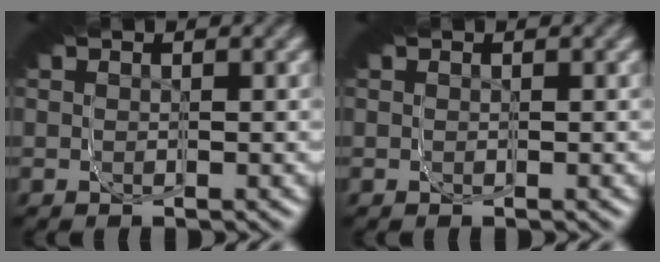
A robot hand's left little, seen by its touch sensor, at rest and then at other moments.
{"total": 0.0}